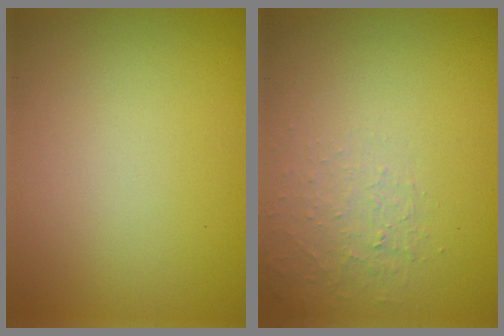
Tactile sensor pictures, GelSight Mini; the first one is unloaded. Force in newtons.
{"total": 1.3, "press": 0.4, "slide": 1.2}